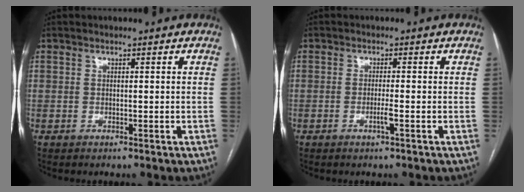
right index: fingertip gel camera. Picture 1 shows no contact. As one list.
[{"total": 1.6, "force": [-0.7, -0.3, 1.4], "torque": [-0.029, -0.003, -0.014]}]